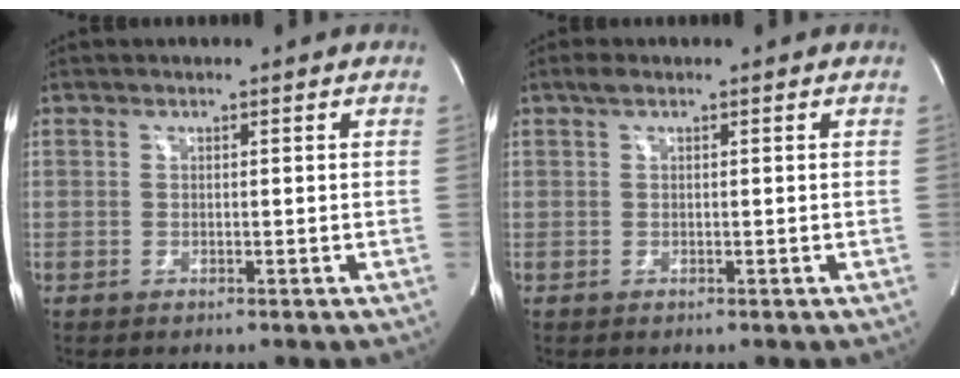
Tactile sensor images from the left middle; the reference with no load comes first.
{"total": 1.3, "force": [0.8, 0.4, 0.9], "torque": [-0.026, 0.015, 0.014]}